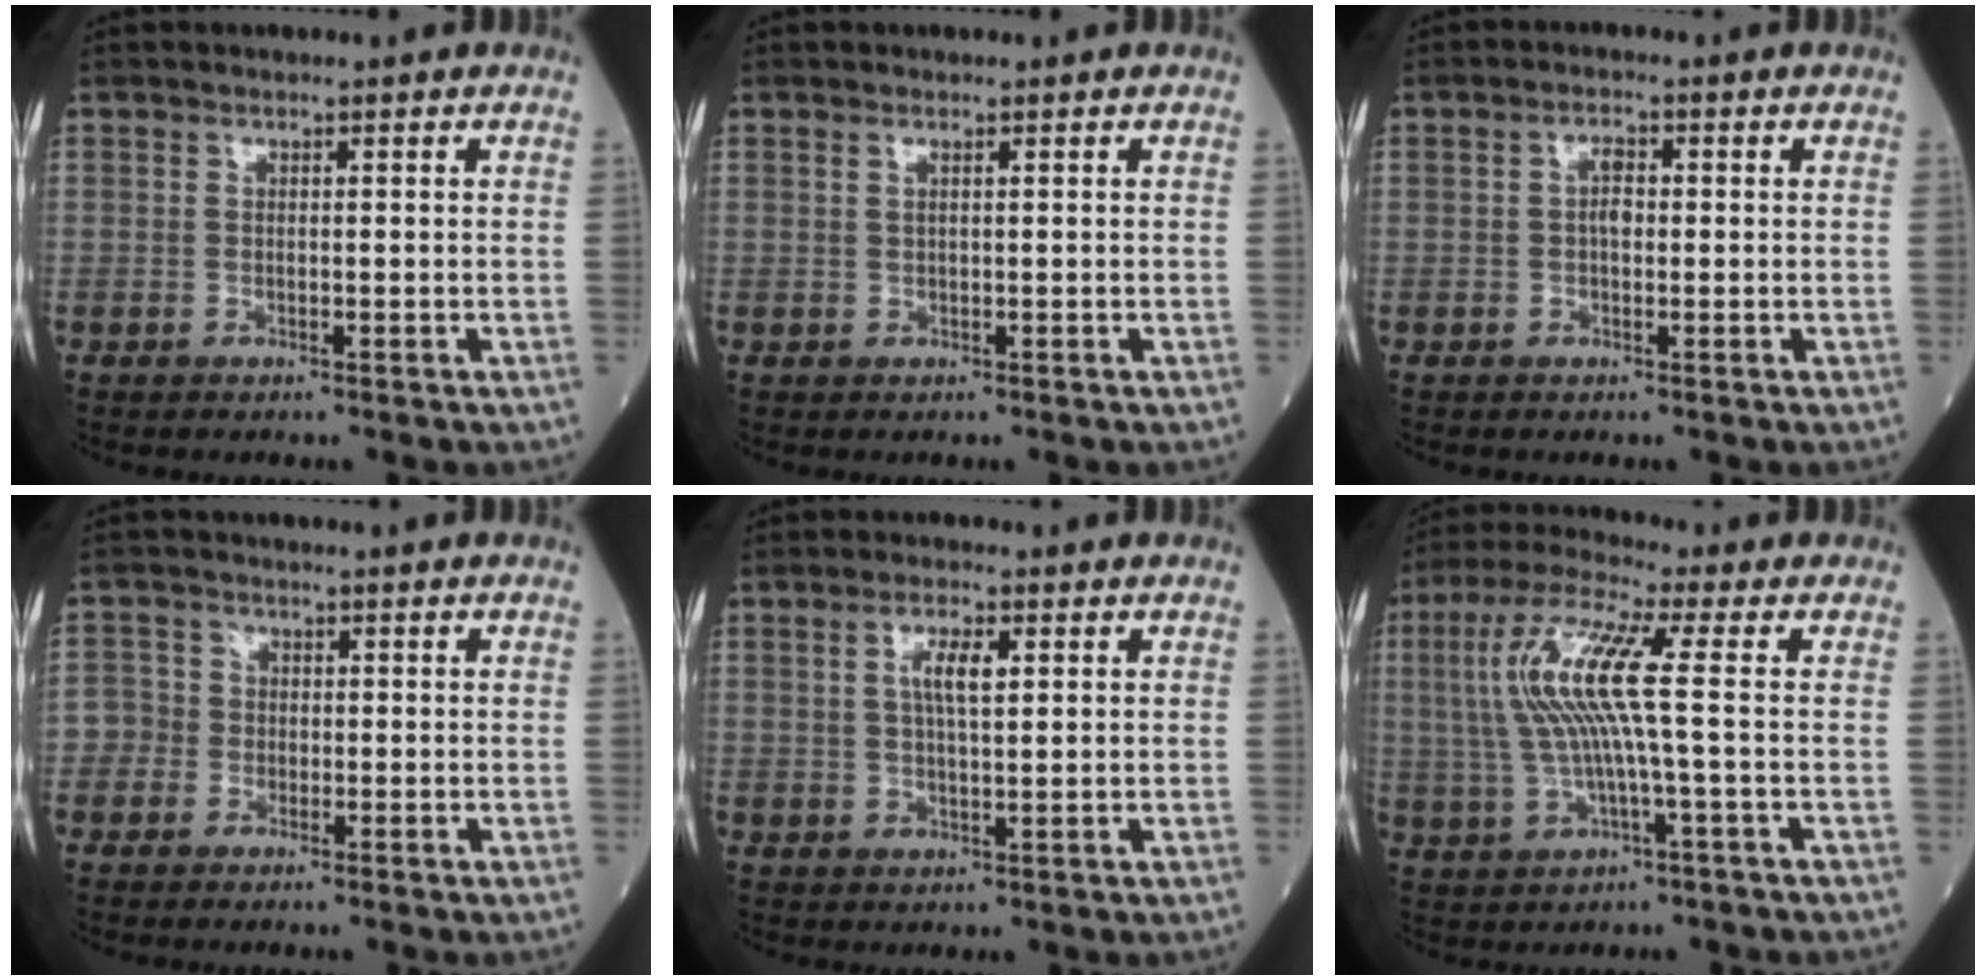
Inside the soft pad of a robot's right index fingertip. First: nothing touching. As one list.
[{"total": 0.6, "force": [0.4, 0.0, 0.4], "torque": [-0.014, 0.002, 0.009]}, {"total": 2.1, "force": [0.1, 1.0, 1.9], "torque": [-0.033, 0.006, 0.000]}, {"total": 2.9, "force": [-1.0, 2.7, 0.2], "torque": [0.001, 0.011, -0.029]}, {"total": 4.1, "force": [1.4, 0.9, 3.8], "torque": [-0.075, 0.005, 0.027]}, {"total": 10.9, "force": [1.2, 0.3, 10.8], "torque": [-0.238, 0.018, 0.022]}]